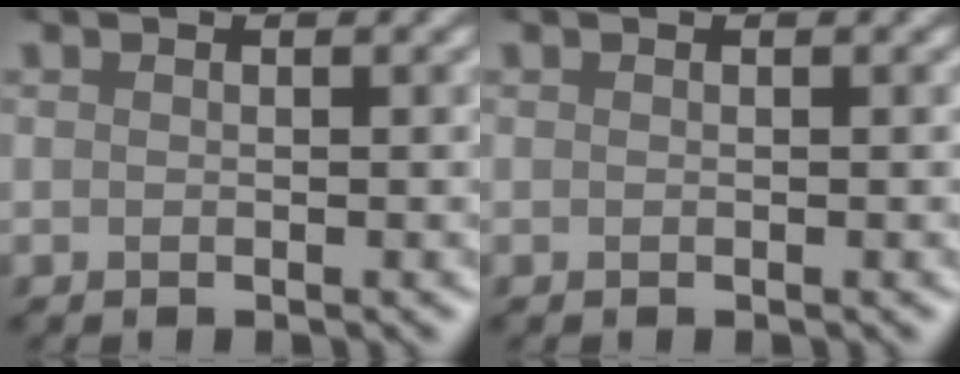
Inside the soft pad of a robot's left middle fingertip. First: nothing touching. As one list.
[{"total": 0.0}]